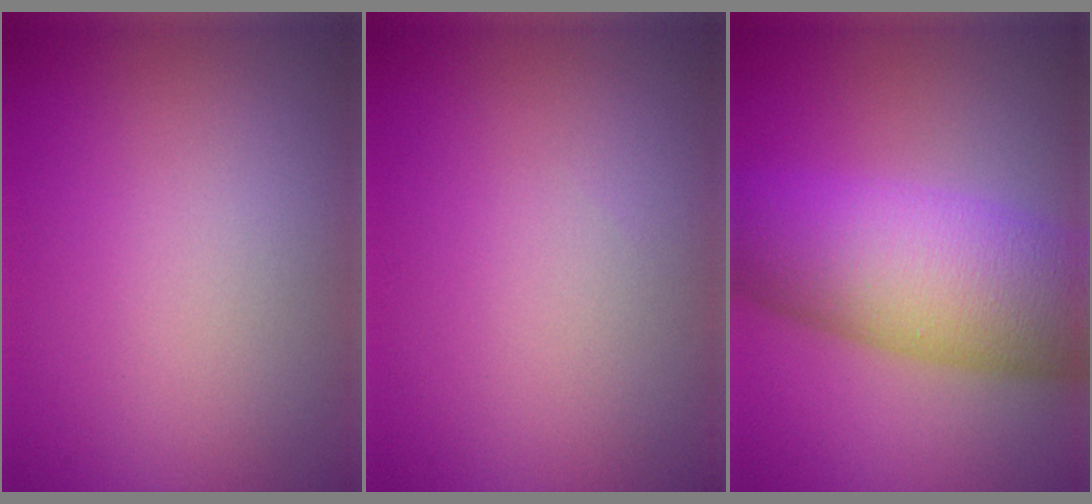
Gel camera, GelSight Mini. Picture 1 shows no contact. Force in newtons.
{"total": 0.0}
{"total": 11.2, "press": 11.2, "slide": 0.3}